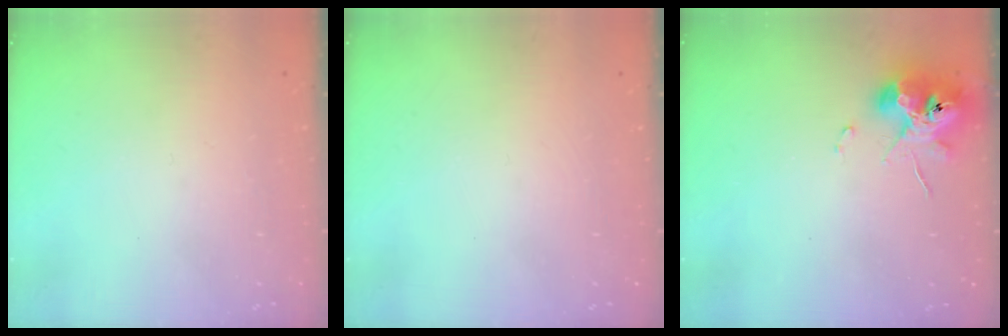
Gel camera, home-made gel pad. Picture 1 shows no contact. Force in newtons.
{"total": 0.0}
{"total": 10.1, "press": 10.0, "slide": 1.5}